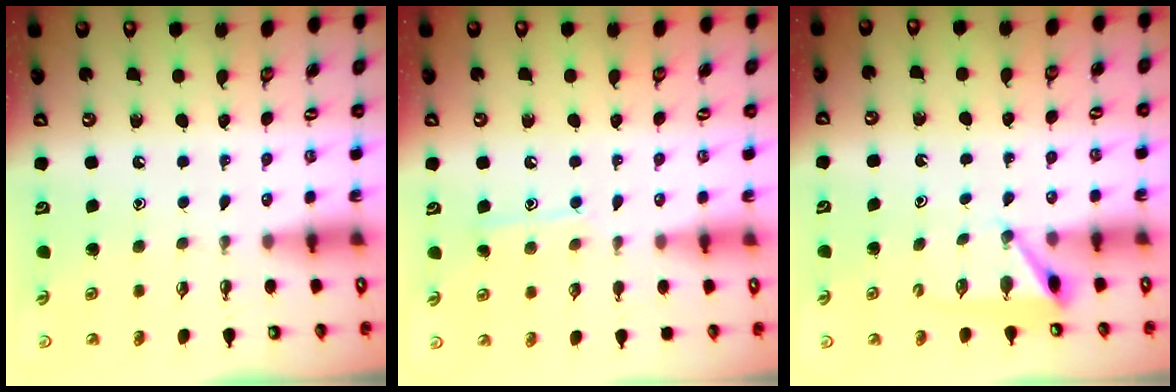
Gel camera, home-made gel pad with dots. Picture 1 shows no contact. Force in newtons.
{"total": 8.0, "press": 8.0, "slide": 0.6}
{"total": 6.5, "press": 6.5, "slide": 0.4}